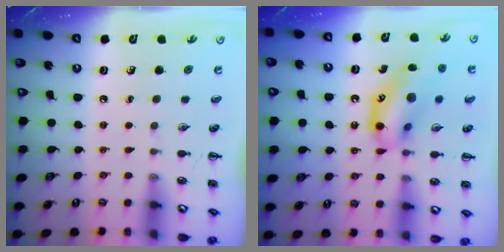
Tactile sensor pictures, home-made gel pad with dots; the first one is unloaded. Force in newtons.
{"total": 15.4, "press": 15.1, "slide": 2.6}